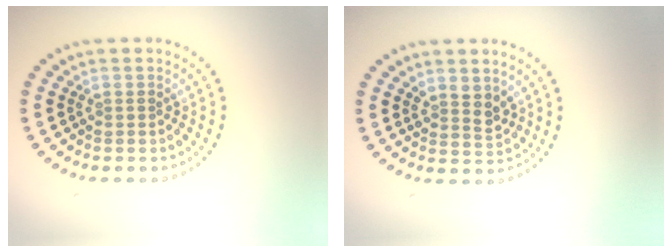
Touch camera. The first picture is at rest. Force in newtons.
{"total": 1.9, "press": 1.6, "slide": 1.1}